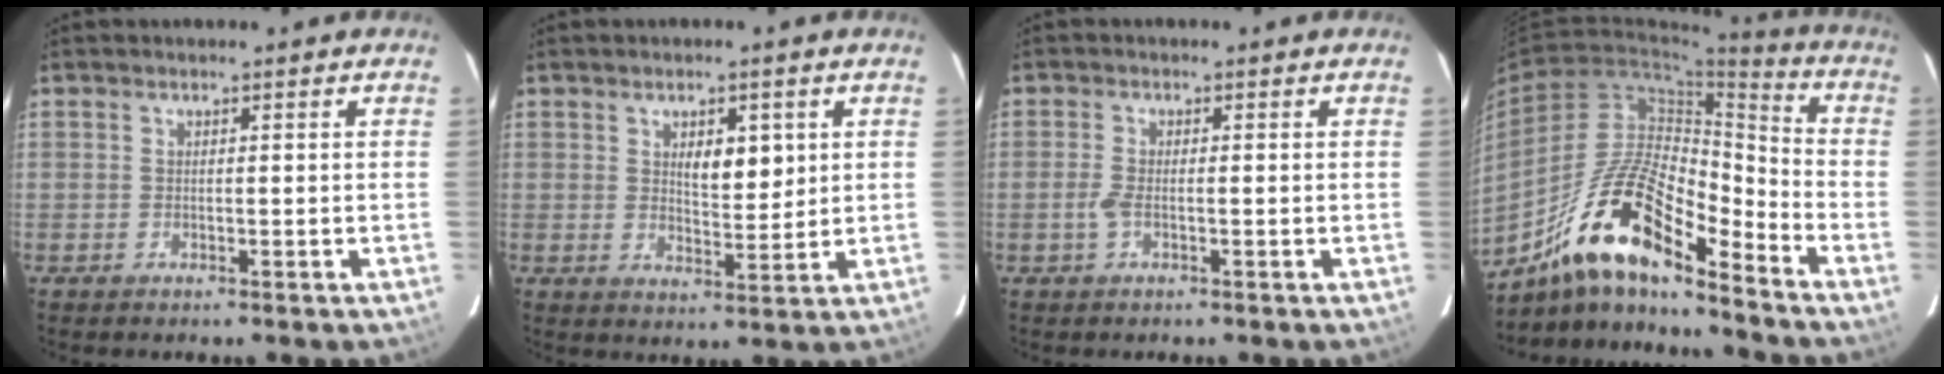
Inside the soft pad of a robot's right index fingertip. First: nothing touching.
{"total": 5.5, "force": [1.7, 2.5, 4.6], "torque": [-0.074, 0.000, 0.033]}
{"total": 2.3, "force": [-0.7, 0.9, 2.0], "torque": [-0.053, 0.003, -0.014]}
{"total": 17.5, "force": [-12.0, 4.5, 11.9], "torque": [-0.219, 0.021, -0.213]}